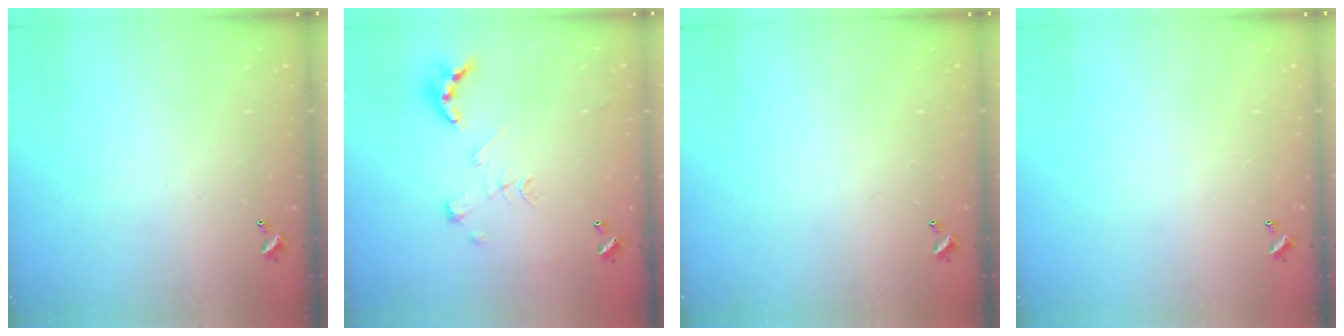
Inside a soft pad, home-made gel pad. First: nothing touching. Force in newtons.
{"total": 2.4, "press": 1.9, "slide": 1.5}
{"total": 0.0}
{"total": 0.0}